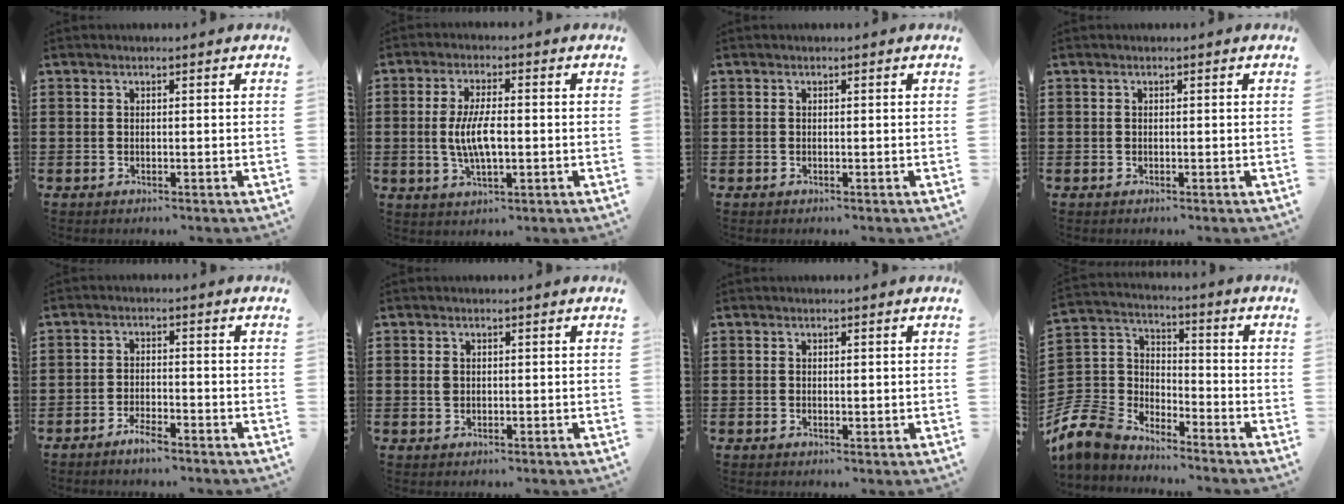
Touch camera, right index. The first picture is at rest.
{"total": 6.6, "force": [-0.5, 2.3, 6.2], "torque": [-0.132, -0.005, -0.015]}
{"total": 0.0}
{"total": 0.0}
{"total": 2.5, "force": [-2.2, 0.6, 1.1], "torque": [-0.021, 0.008, -0.041]}
{"total": 0.9, "force": [0.3, 0.7, 0.5], "torque": [-0.013, 0.005, 0.006]}
{"total": 0.6, "force": [0.2, 0.5, 0.4], "torque": [-0.008, 0.005, 0.004]}
{"total": 7.4, "force": [-6.0, 4.2, 1.0], "torque": [-0.076, -0.001, -0.130]}